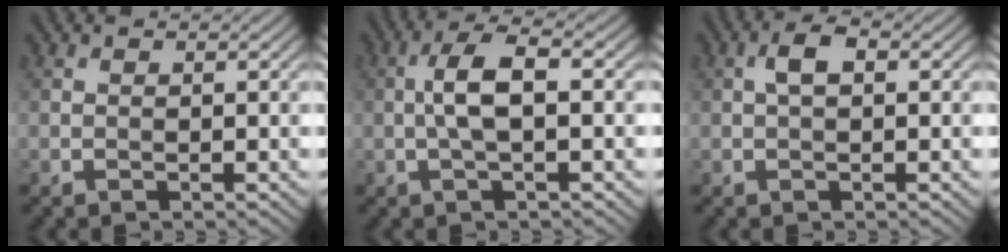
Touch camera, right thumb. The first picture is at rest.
{"total": 4.8, "force": [-0.1, 1.4, 4.6], "torque": [-0.096, 0.014, -0.010]}
{"total": 2.6, "force": [0.4, 1.2, 2.3], "torque": [-0.046, 0.009, 0.002]}